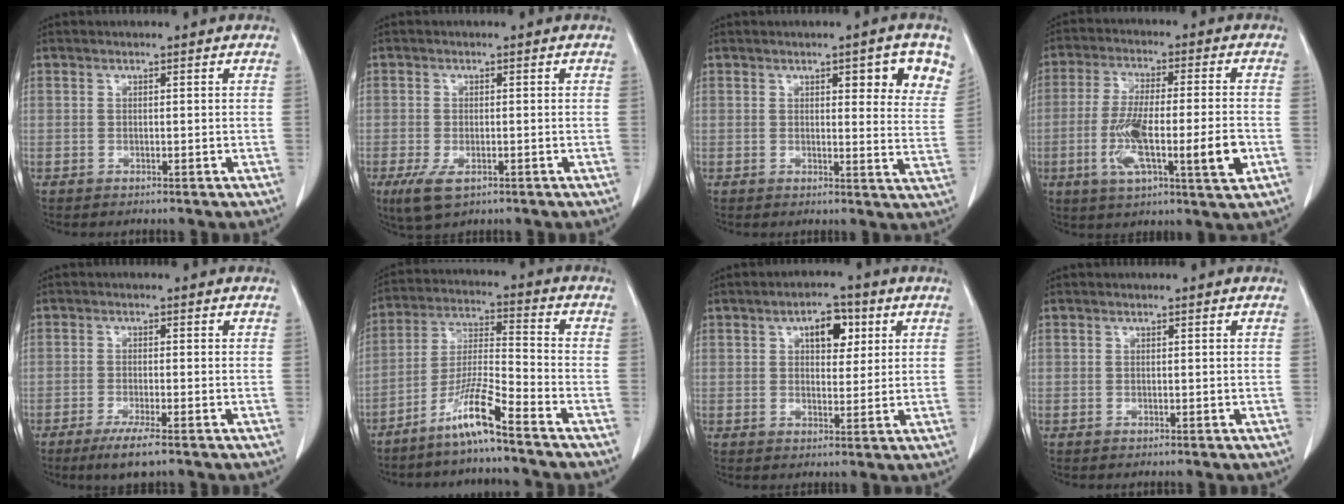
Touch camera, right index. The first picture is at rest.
{"total": 4.2, "force": [-2.0, 2.1, 2.9], "torque": [-0.062, -0.006, -0.029]}
{"total": 8.7, "force": [4.6, 2.1, 7.0], "torque": [-0.071, -0.010, 0.047]}
{"total": 13.8, "force": [-3.6, 1.9, 13.2], "torque": [-0.237, -0.007, -0.059]}
{"total": 4.5, "force": [-2.9, 0.2, 3.5], "torque": [-0.065, -0.013, -0.052]}
{"total": 9.1, "force": [-6.6, -0.8, 6.2], "torque": [-0.127, -0.017, -0.130]}
{"total": 5.7, "force": [2.3, 2.9, 4.3], "torque": [-0.064, 0.011, 0.035]}
{"total": 0.0}